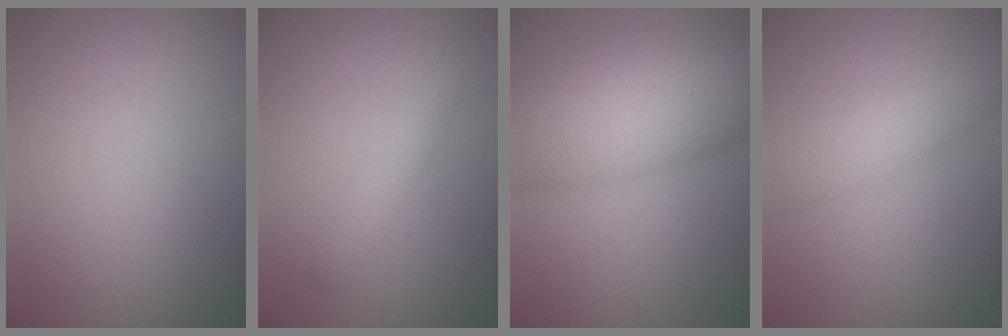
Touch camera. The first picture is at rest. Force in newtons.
{"total": 1.8, "press": 1.8, "slide": 0.0}
{"total": 8.9, "press": 8.9, "slide": 0.1}
{"total": 2.9, "press": 2.9, "slide": 0.0}